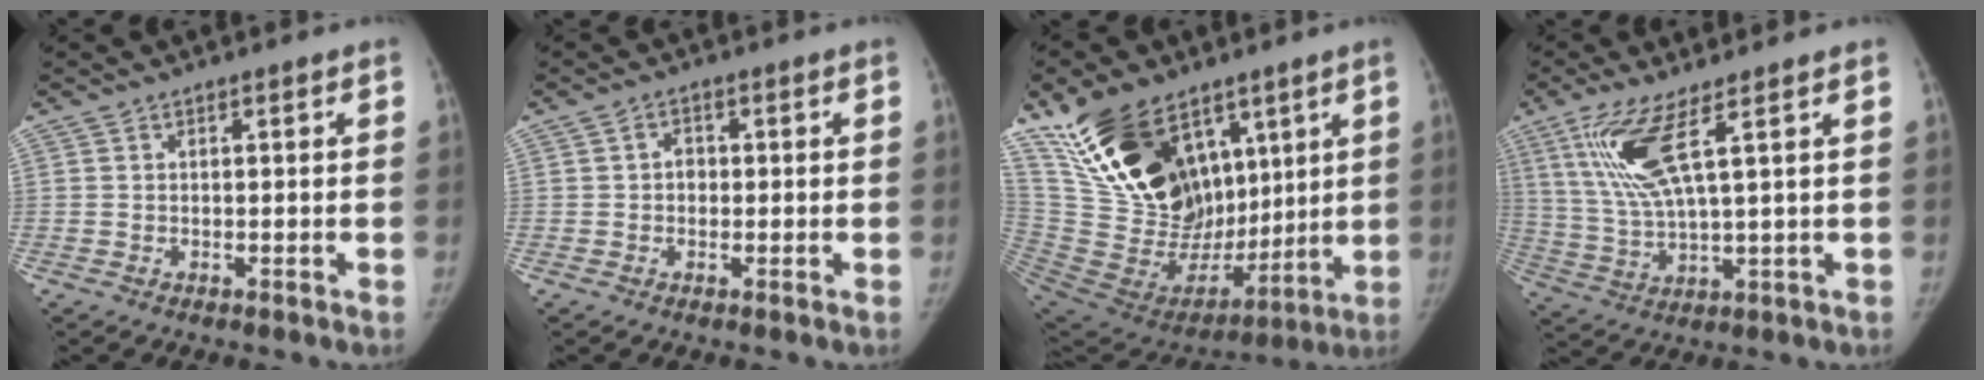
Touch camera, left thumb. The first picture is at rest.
{"total": 2.1, "force": [0.0, 1.9, 1.1], "torque": [-0.004, 0.006, -0.004]}
{"total": 26.9, "force": [13.8, 15.7, 17.0], "torque": [-0.280, -0.035, 0.268]}
{"total": 10.4, "force": [4.7, 1.8, 9.0], "torque": [-0.210, -0.022, 0.103]}